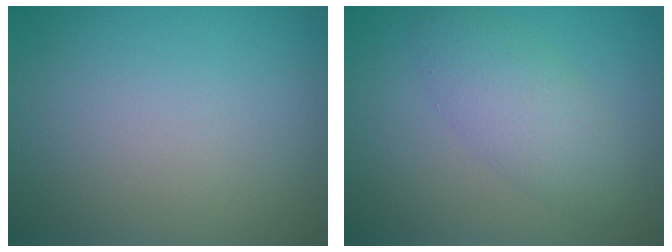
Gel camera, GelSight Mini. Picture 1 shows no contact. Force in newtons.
{"total": 3.2, "press": 3.2, "slide": 0.1}